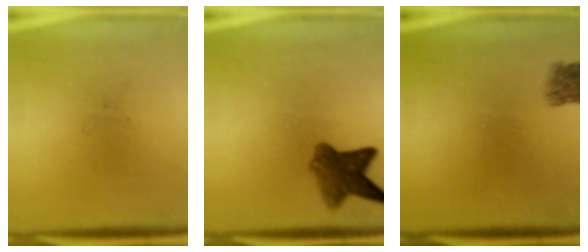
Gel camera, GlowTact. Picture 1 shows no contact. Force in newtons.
{"total": 5.7}
{"total": 2.9}